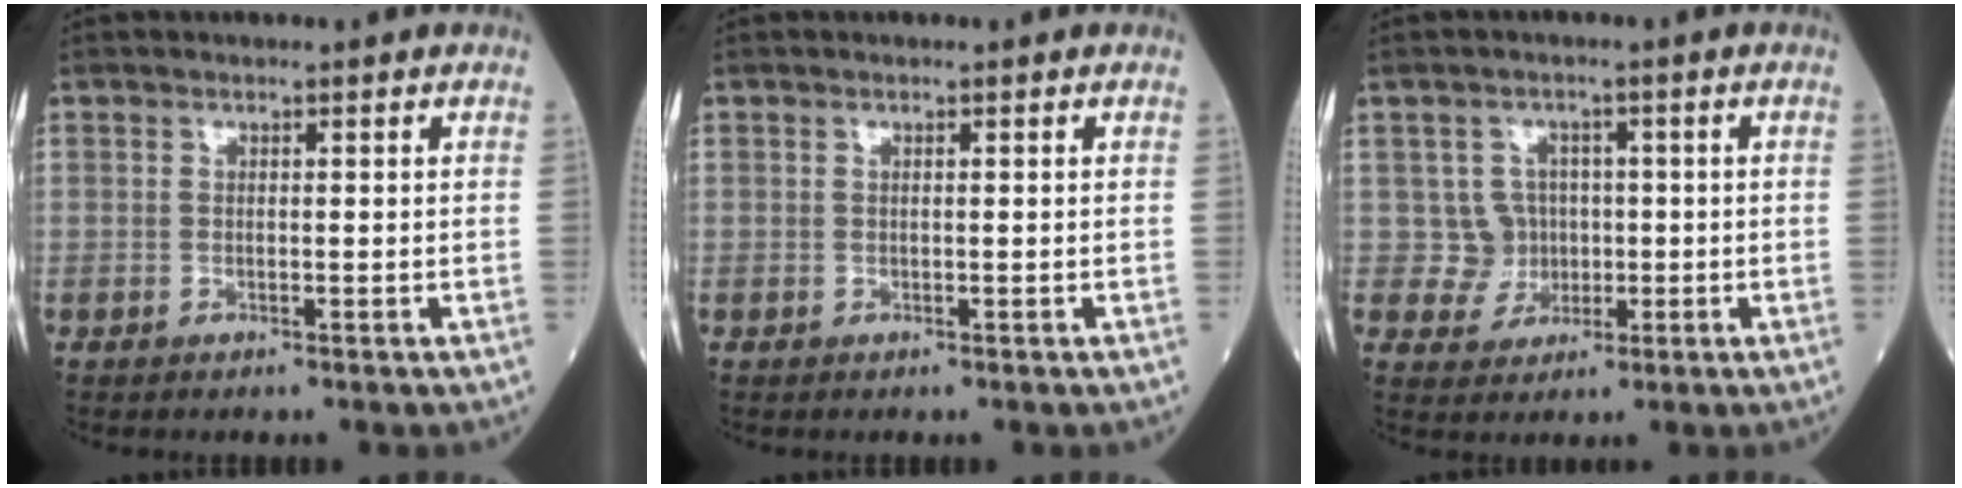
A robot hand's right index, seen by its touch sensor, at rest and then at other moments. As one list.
[{"total": 0.0}, {"total": 4.4, "force": [0.2, 4.4, 0.2], "torque": [0.008, 0.011, 0.007]}]